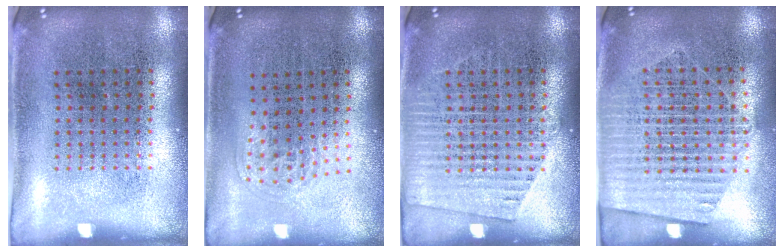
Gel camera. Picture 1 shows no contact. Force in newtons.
{"total": 1.0, "press": 0.6, "slide": 0.8}
{"total": 1.7, "press": 1.6, "slide": 0.3}
{"total": 1.6, "press": 1.5, "slide": 0.7}